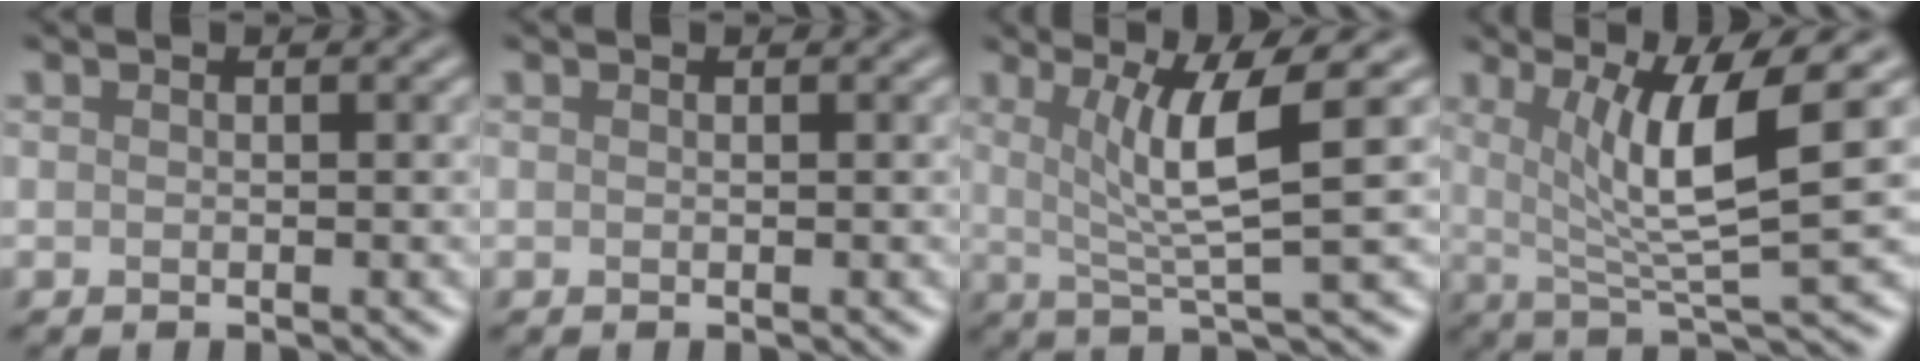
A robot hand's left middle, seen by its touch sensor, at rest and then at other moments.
{"total": 0.0}
{"total": 5.7, "force": [1.4, 0.8, 5.5], "torque": [-0.101, 0.000, 0.028]}
{"total": 7.2, "force": [1.7, 1.3, 6.9], "torque": [-0.113, -0.006, 0.031]}